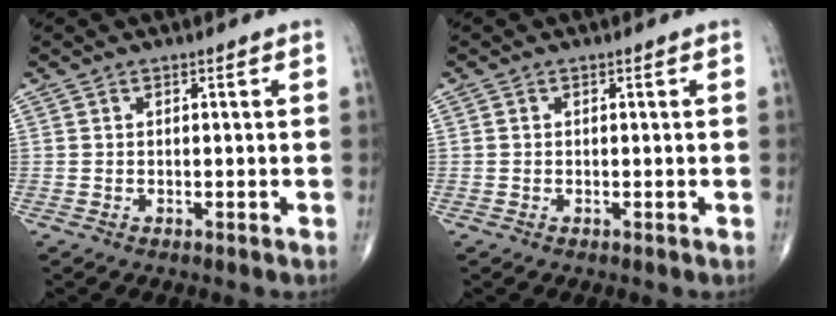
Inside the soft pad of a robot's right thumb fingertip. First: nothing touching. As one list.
[{"total": 0.0}]